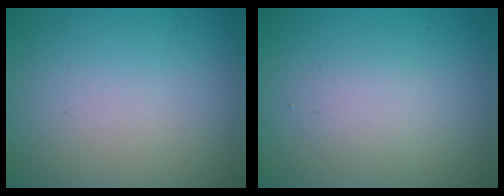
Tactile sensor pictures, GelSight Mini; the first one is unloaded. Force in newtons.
{"total": 1.6, "press": 1.6, "slide": 0.1}